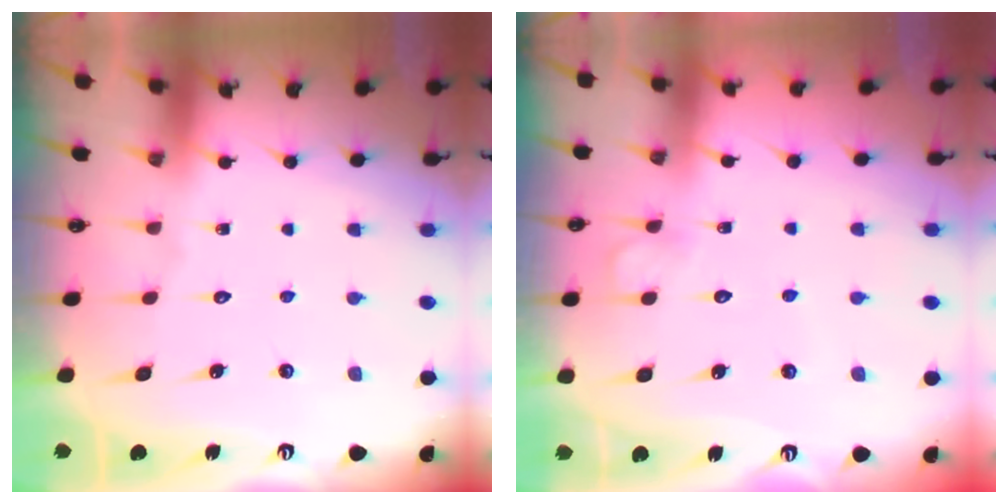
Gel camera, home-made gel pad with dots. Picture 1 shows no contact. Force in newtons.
{"total": 4.5, "press": 4.4, "slide": 0.4}